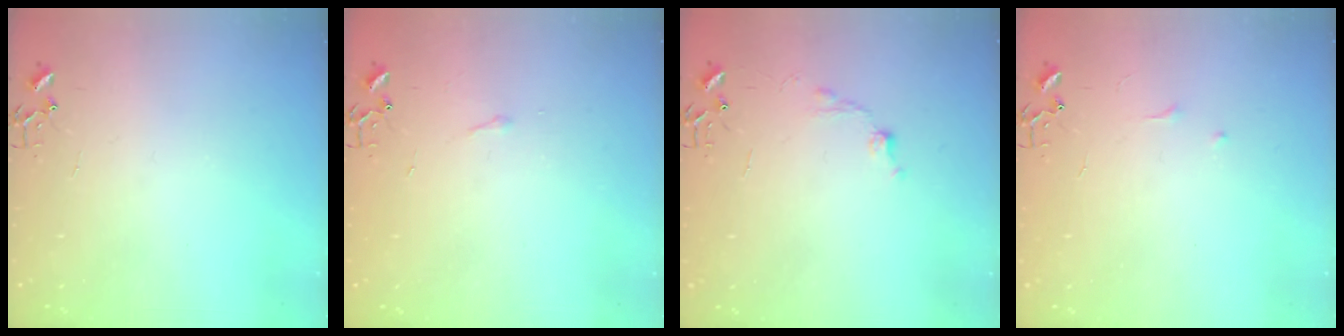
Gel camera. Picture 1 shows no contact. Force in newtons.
{"total": 2.9, "press": 2.9, "slide": 0.5}
{"total": 6.7, "press": 6.7, "slide": 0.9}
{"total": 4.7, "press": 4.7, "slide": 0.7}